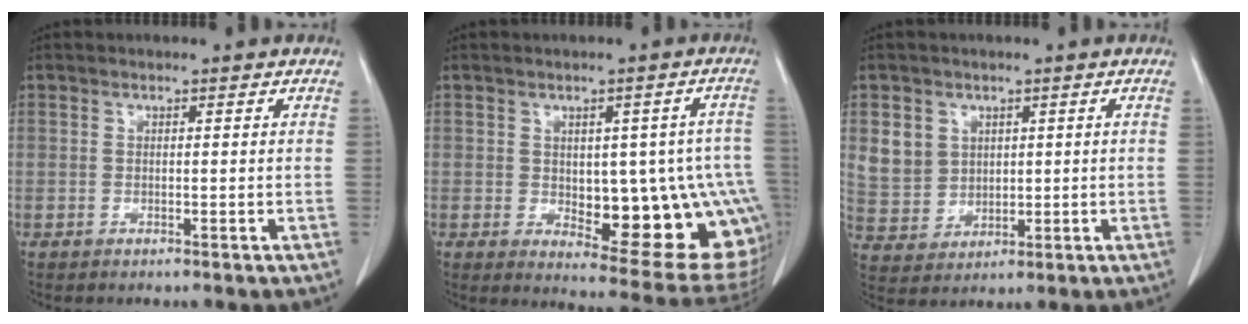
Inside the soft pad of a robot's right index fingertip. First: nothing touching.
{"total": 18.0, "force": [-2.8, 6.9, 16.4], "torque": [-0.148, 0.017, -0.007]}
{"total": 6.7, "force": [2.2, 6.0, 1.8], "torque": [-0.039, 0.013, 0.057]}